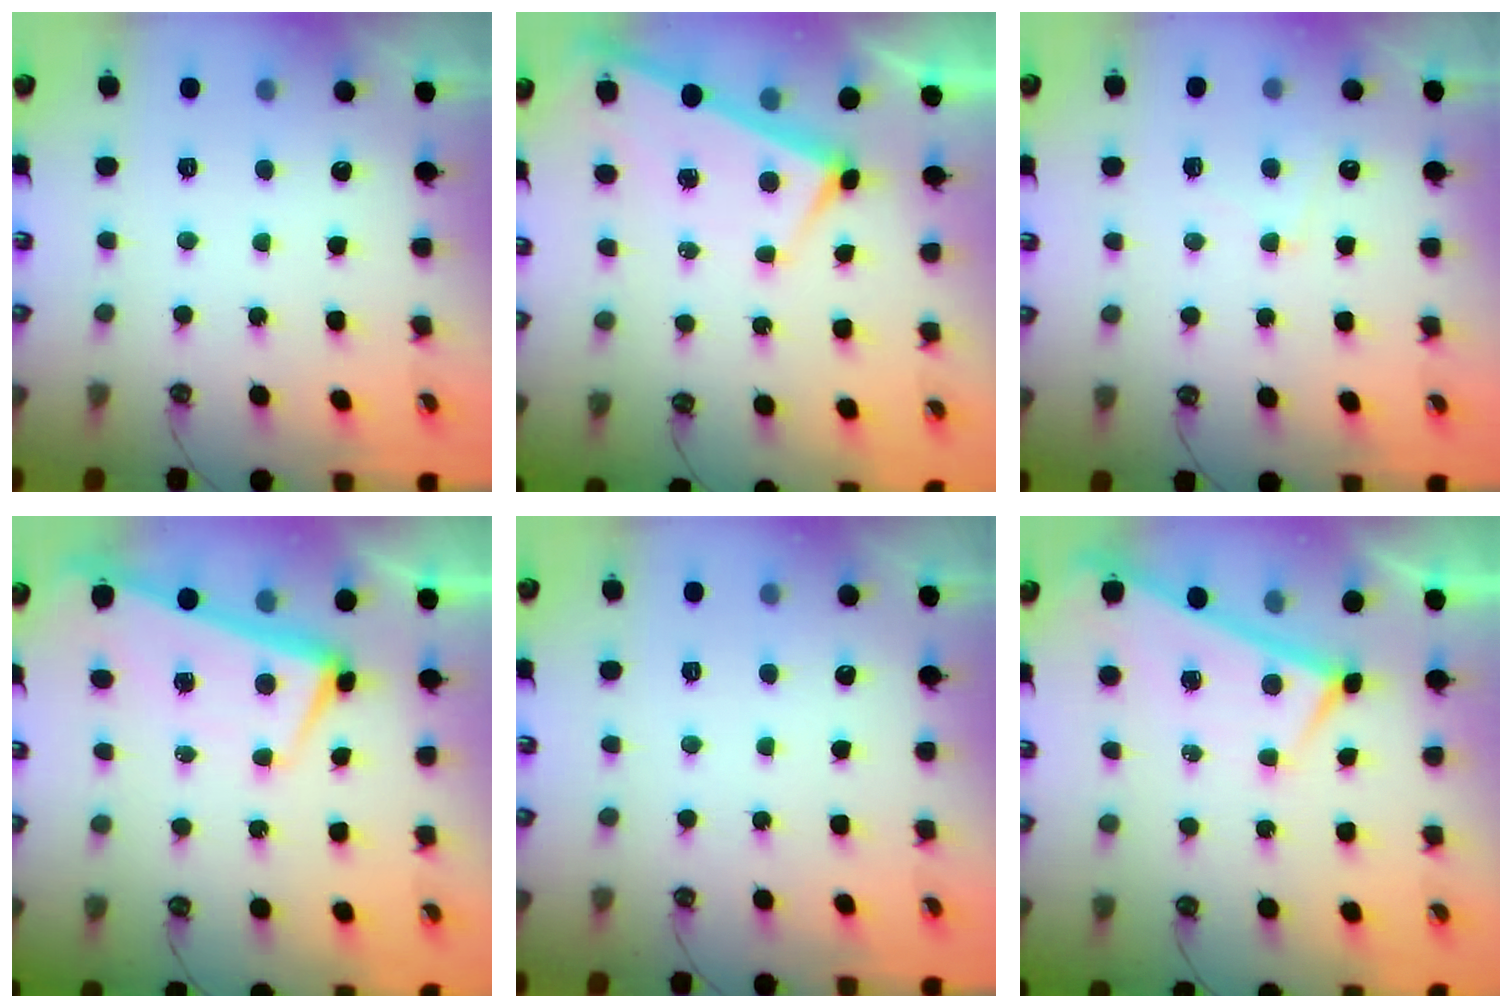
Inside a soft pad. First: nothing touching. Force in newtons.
{"total": 2.5, "press": 2.5, "slide": 0.3}
{"total": 1.0, "press": 0.9, "slide": 0.5}
{"total": 2.0, "press": 1.8, "slide": 0.9}
{"total": 0.0}
{"total": 0.0}